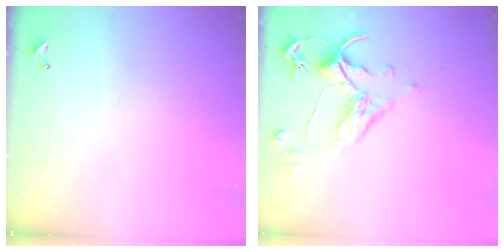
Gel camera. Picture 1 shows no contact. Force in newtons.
{"total": 2.5, "press": 2.1, "slide": 1.4}